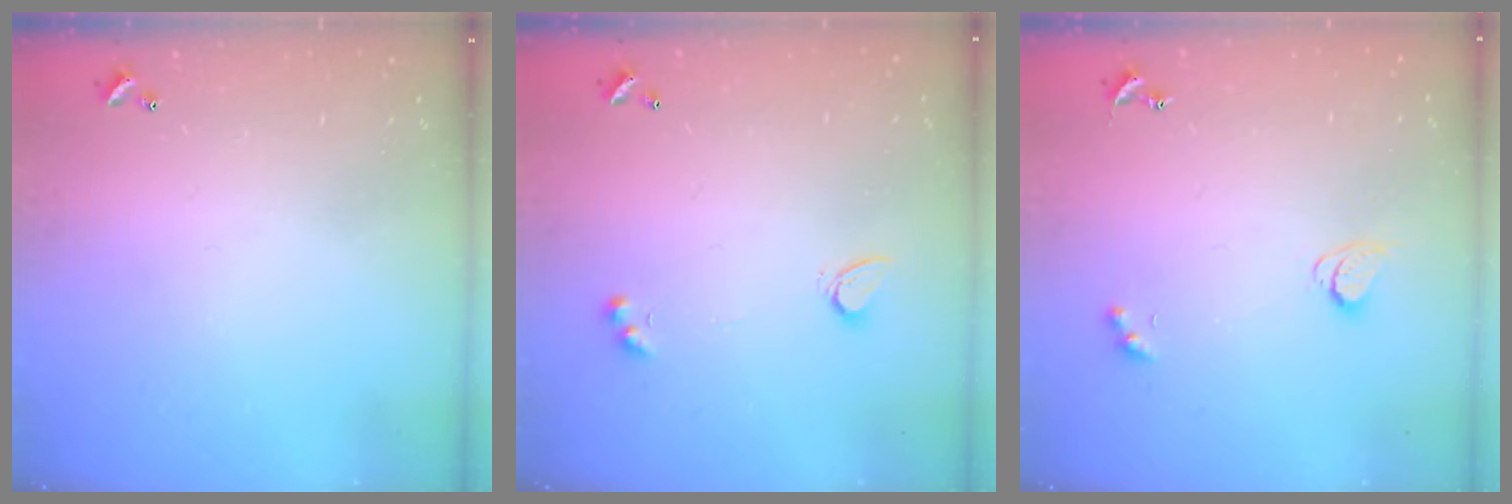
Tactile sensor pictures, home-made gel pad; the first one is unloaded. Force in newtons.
{"total": 3.3, "press": 2.8, "slide": 1.7}
{"total": 2.4, "press": 2.3, "slide": 0.6}